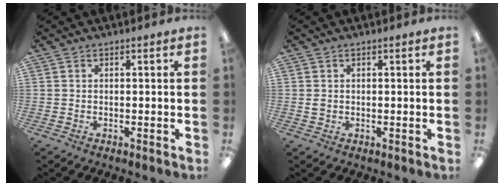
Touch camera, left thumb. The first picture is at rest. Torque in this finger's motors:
{"motor_torque": [-0.10, 0.09, 0.03, -0.05, 0.00]}